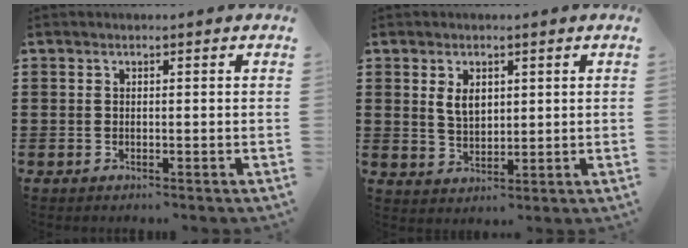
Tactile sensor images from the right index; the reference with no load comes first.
{"total": 3.5, "force": [1.3, 2.1, 2.5], "torque": [-0.047, 0.004, 0.022]}